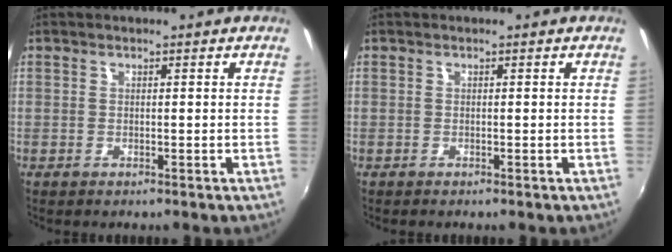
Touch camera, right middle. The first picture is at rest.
{"total": 0.0}